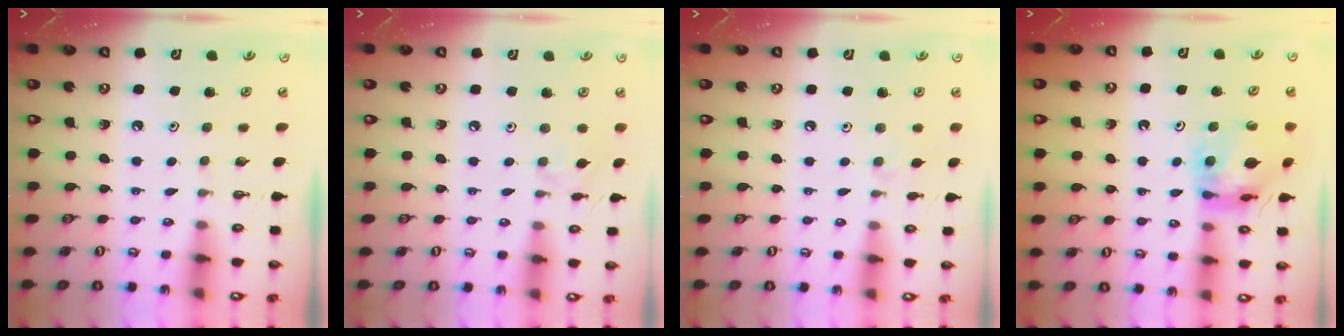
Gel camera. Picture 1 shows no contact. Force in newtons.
{"total": 3.2, "press": 3.1, "slide": 0.6}
{"total": 3.7, "press": 3.7, "slide": 0.6}
{"total": 11.7, "press": 11.6, "slide": 1.3}